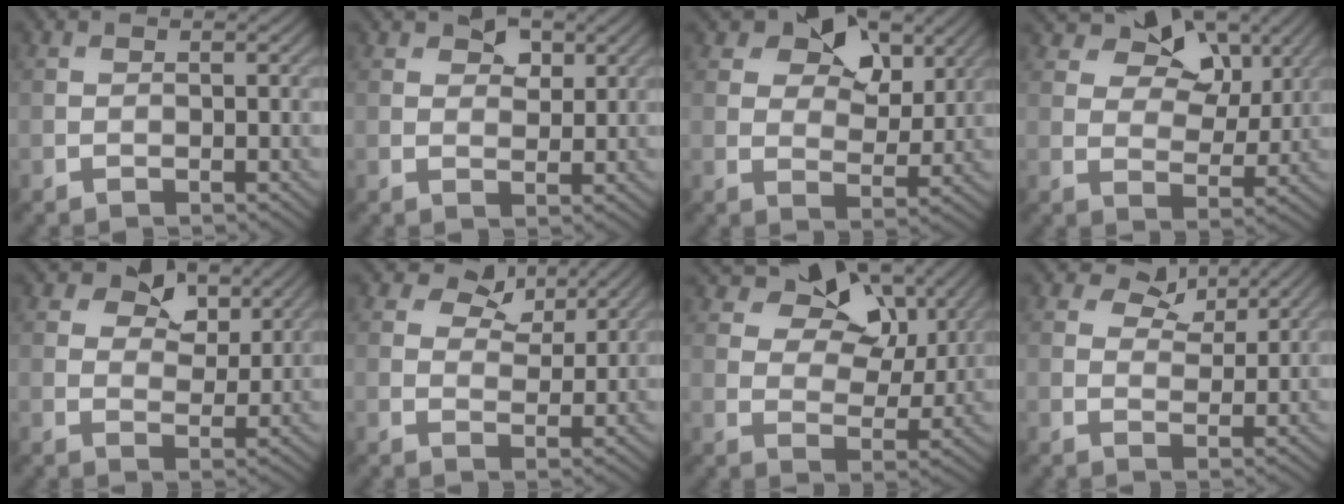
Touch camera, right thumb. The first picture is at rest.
{"total": 3.5, "force": [2.1, 2.1, 1.9], "torque": [-0.028, -0.004, 0.036]}
{"total": 9.6, "force": [5.5, 5.8, 5.4], "torque": [-0.079, -0.003, 0.080]}
{"total": 11.6, "force": [7.2, 6.4, 6.4], "torque": [-0.111, 0.001, 0.107]}
{"total": 6.6, "force": [3.9, 4.1, 3.4], "torque": [-0.049, -0.008, 0.061]}
{"total": 5.8, "force": [3.7, 3.3, 3.0], "torque": [-0.040, -0.001, 0.058]}
{"total": 13.9, "force": [8.5, 7.6, 7.9], "torque": [-0.140, 0.013, 0.122]}
{"total": 5.1, "force": [3.5, 2.9, 2.5], "torque": [-0.038, 0.001, 0.055]}